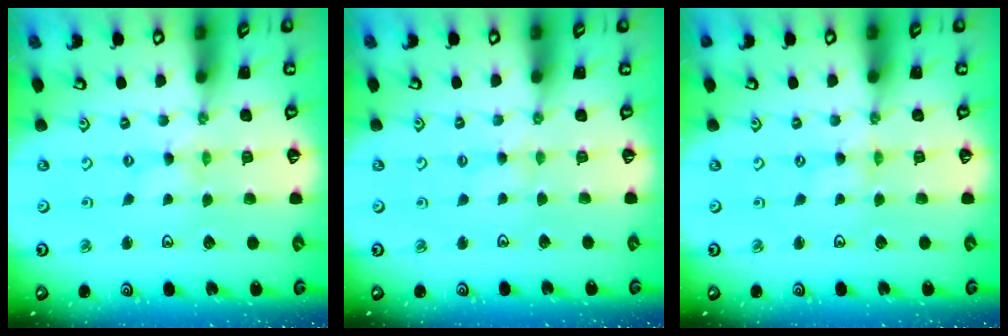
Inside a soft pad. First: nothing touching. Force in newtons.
{"total": 1.9, "press": 1.8, "slide": 0.4}
{"total": 0.0}